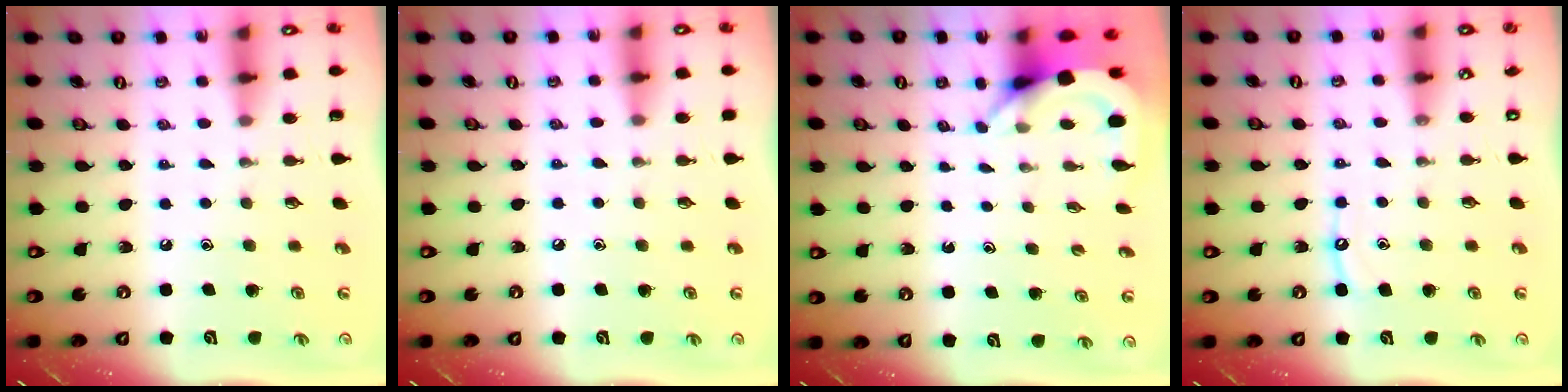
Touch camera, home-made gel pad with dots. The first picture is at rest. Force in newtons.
{"total": 2.9, "press": 2.9, "slide": 0.4}
{"total": 3.5, "press": 3.5, "slide": 0.2}
{"total": 5.6, "press": 5.6, "slide": 0.7}